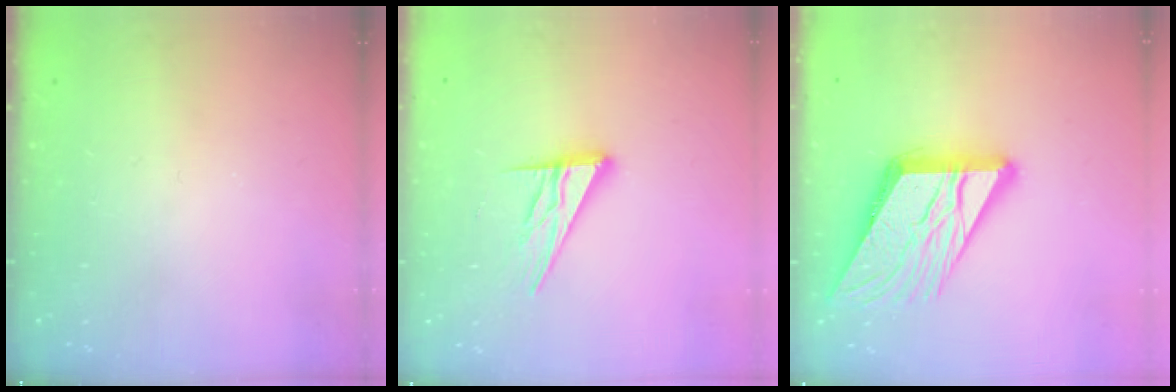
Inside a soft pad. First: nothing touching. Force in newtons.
{"total": 12.6, "press": 12.5, "slide": 1.1}
{"total": 20.0, "press": 19.8, "slide": 2.2}